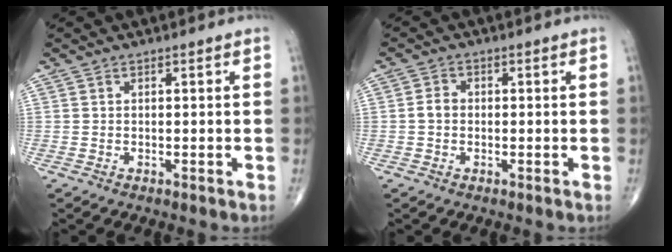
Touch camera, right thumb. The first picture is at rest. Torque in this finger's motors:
{"motor_torque": [0.47, 0.33, 0.25, -0.16, -0.02]}